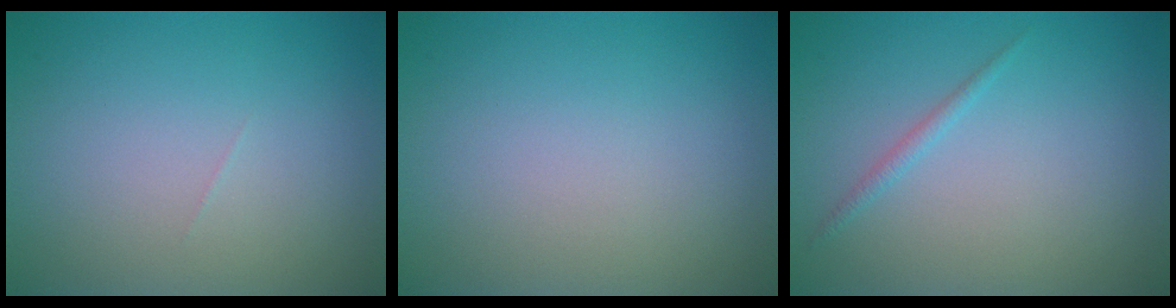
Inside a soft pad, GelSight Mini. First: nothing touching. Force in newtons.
{"total": 0.0}
{"total": 0.8, "press": 0.8, "slide": 0.1}